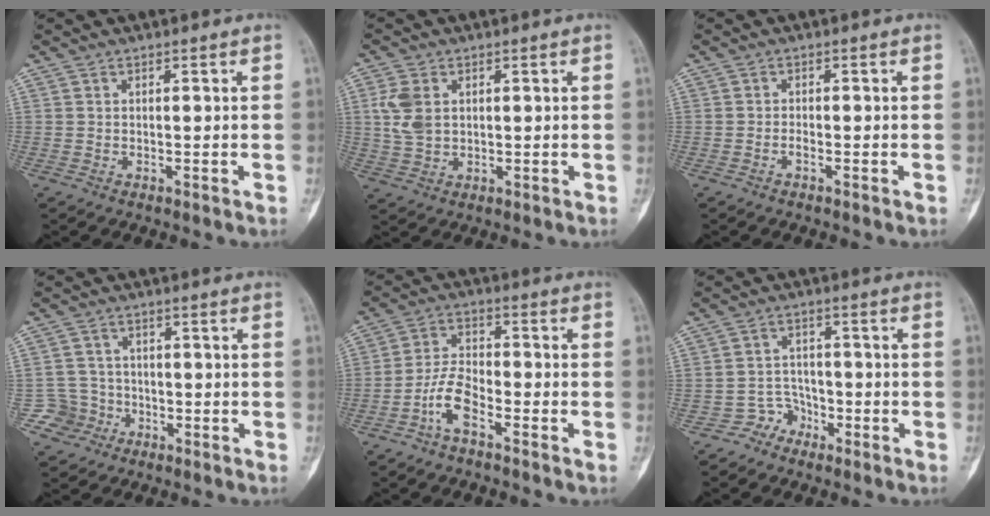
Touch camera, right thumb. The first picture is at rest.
{"total": 5.9, "force": [1.2, 4.1, 4.1], "torque": [-0.082, 0.002, 0.029]}
{"total": 0.9, "force": [-0.6, 0.3, 0.7], "torque": [-0.010, 0.003, -0.011]}
{"total": 5.0, "force": [-2.3, 4.5, -0.2], "torque": [0.033, 0.018, -0.044]}
{"total": 6.8, "force": [-3.7, 2.8, 4.9], "torque": [-0.097, 0.032, -0.077]}
{"total": 4.1, "force": [-2.9, 3.0, -0.2], "torque": [0.032, 0.030, -0.055]}